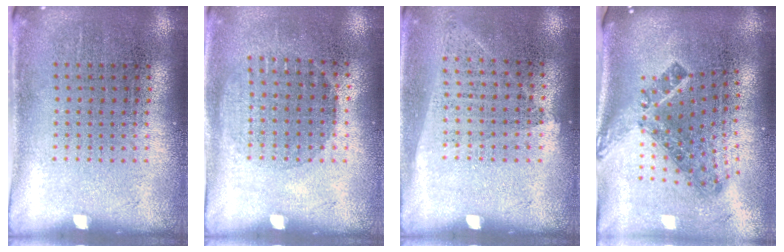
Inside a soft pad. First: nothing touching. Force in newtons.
{"total": 1.0, "press": 0.9, "slide": 0.5}
{"total": 1.0, "press": 0.8, "slide": 0.5}
{"total": 1.8, "press": 1.3, "slide": 1.3}